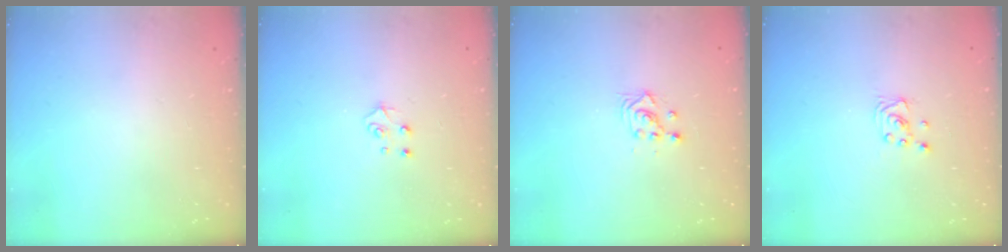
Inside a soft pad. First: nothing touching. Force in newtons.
{"total": 4.5, "press": 4.4, "slide": 0.4}
{"total": 2.3, "press": 2.3, "slide": 0.2}
{"total": 2.3, "press": 2.3, "slide": 0.2}